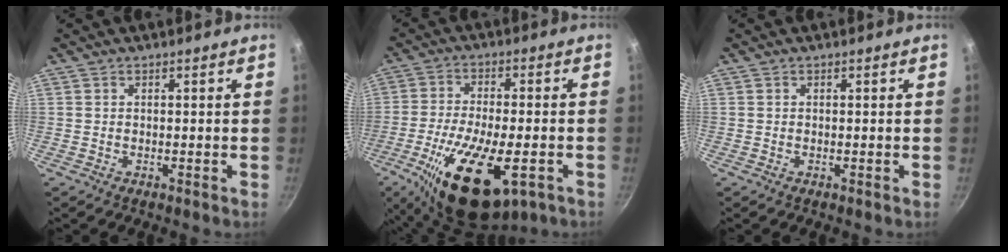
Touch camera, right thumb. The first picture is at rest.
{"total": 18.2, "force": [-7.5, 7.3, 14.9], "torque": [-0.254, 0.003, -0.119]}
{"total": 0.0}